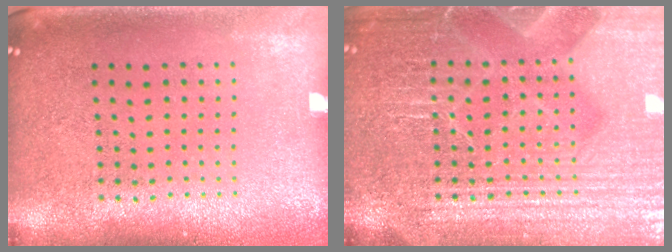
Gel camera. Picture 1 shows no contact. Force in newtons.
{"total": 7.6, "press": 7.5, "slide": 1.1}